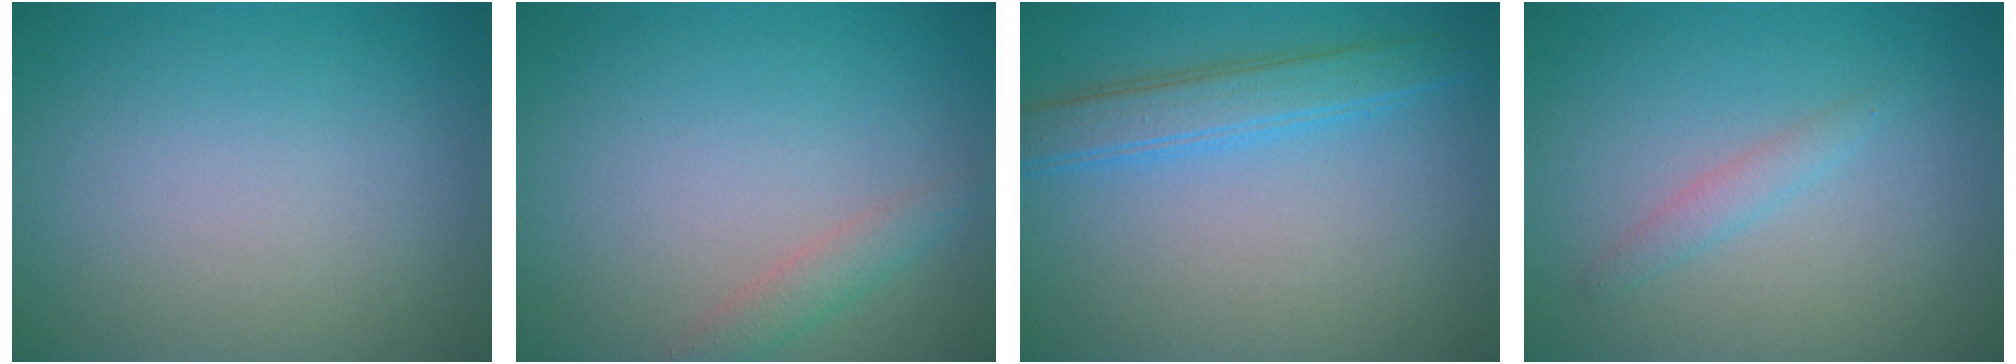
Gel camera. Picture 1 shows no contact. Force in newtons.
{"total": 1.8, "press": 1.8, "slide": 0.1}
{"total": 3.5, "press": 3.5, "slide": 0.2}
{"total": 1.3, "press": 1.3, "slide": 0.0}